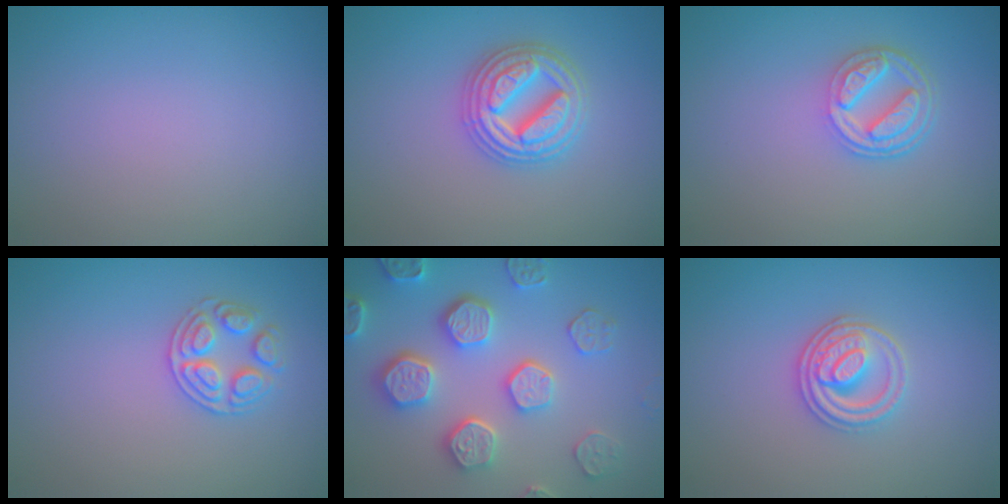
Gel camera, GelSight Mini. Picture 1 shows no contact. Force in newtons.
{"total": 4.7, "press": 4.6, "slide": 0.8}
{"total": 4.3, "press": 3.2, "slide": 2.8}
{"total": 2.5, "press": 2.4, "slide": 0.6}
{"total": 5.7, "press": 5.3, "slide": 1.9}
{"total": 3.3, "press": 2.9, "slide": 1.6}